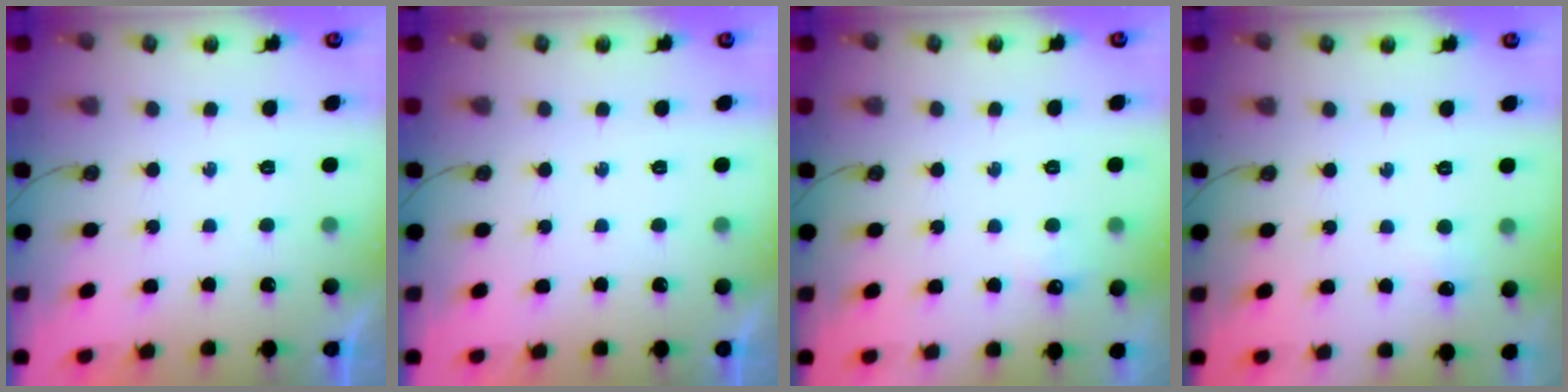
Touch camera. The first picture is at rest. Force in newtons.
{"total": 0.0}
{"total": 4.0, "press": 4.0, "slide": 0.7}
{"total": 4.8, "press": 4.3, "slide": 2.0}